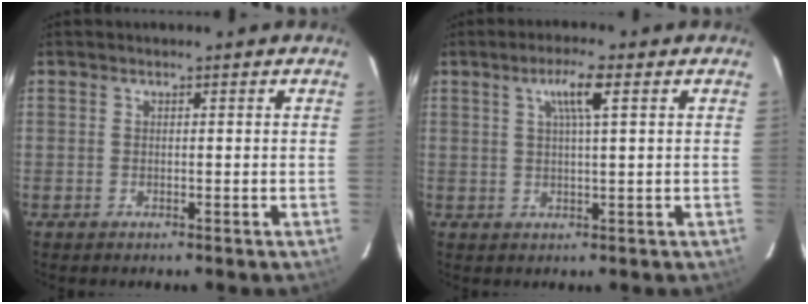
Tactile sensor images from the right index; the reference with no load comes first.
{"total": 4.7, "force": [1.9, 0.2, 4.3], "torque": [-0.080, 0.006, 0.033]}